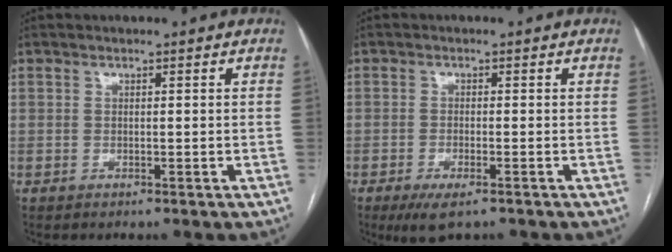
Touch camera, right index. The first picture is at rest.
{"total": 4.5, "force": [-2.8, 1.2, 3.2], "torque": [-0.058, -0.008, -0.042]}